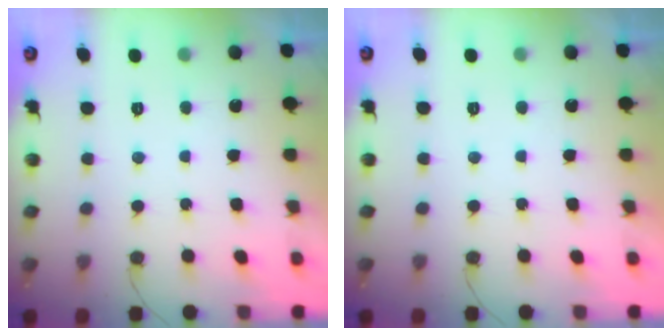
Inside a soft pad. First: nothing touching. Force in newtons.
{"total": 1.9, "press": 1.9, "slide": 0.1}